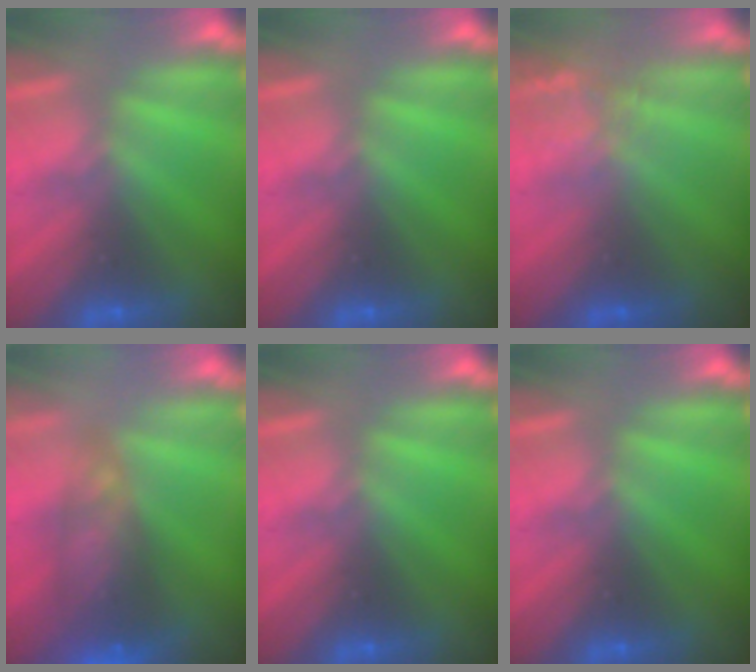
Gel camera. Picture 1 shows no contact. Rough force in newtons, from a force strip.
{"total": 0.0}
{"total": 2.7}
{"total": 7.7}
{"total": 0.0}
{"total": 0.0}